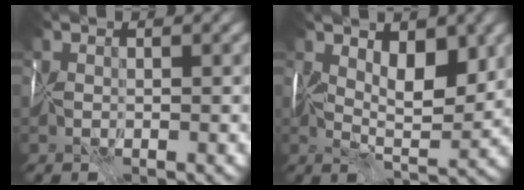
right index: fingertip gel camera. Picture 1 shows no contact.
{"total": 4.2, "force": [1.9, 1.6, 3.4], "torque": [-0.040, -0.014, 0.033]}